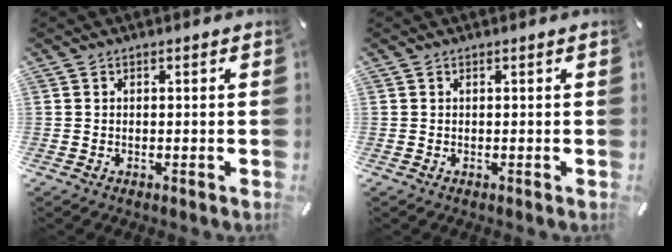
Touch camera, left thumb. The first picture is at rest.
{"total": 0.0}